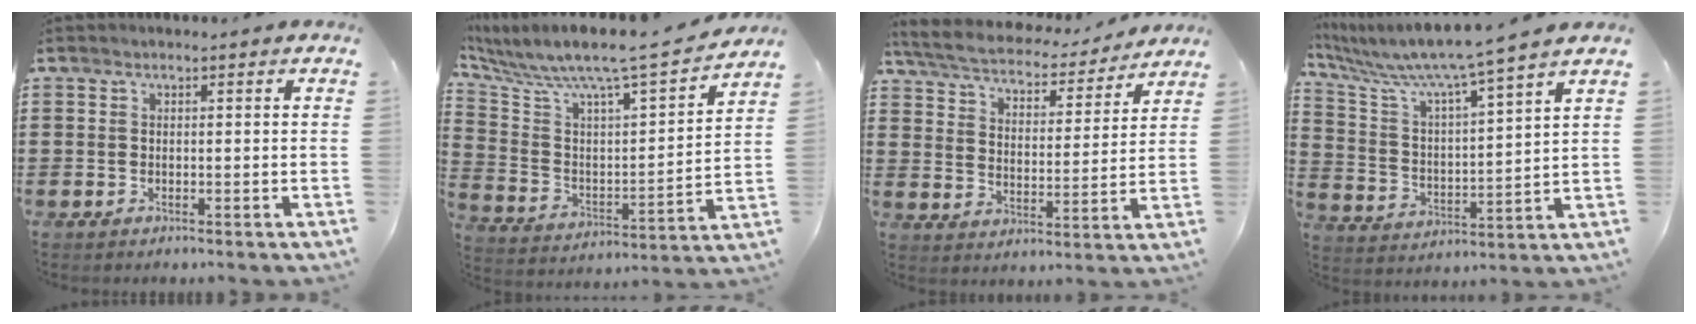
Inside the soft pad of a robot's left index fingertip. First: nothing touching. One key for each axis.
{"total": 7.0, "fx": 6.1, "fy": 0.3, "fz": 3.4, "tx": -0.098, "ty": -0.059, "tz": 0.092}
{"total": 5.3, "fx": 5.0, "fy": 0.6, "fz": 1.6, "tx": -0.057, "ty": -0.033, "tz": 0.081}
{"total": 7.5, "fx": 6.6, "fy": -0.7, "fz": 3.6, "tx": -0.099, "ty": -0.052, "tz": 0.103}